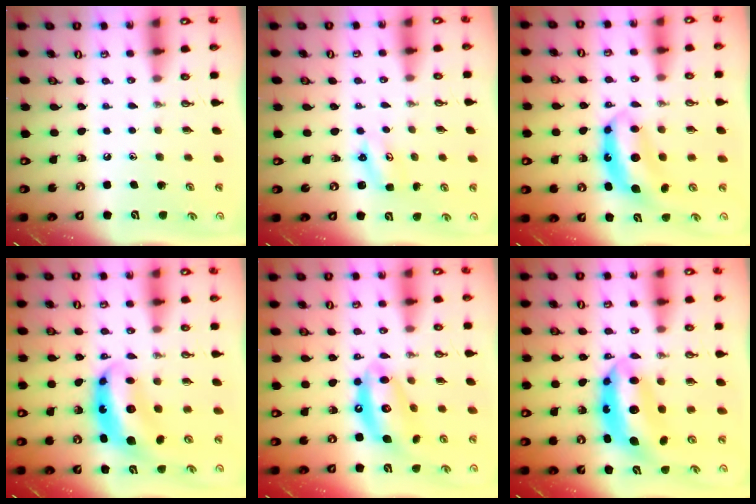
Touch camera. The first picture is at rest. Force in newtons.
{"total": 2.9, "press": 2.9, "slide": 0.3}
{"total": 8.0, "press": 8.0, "slide": 0.5}
{"total": 8.4, "press": 8.3, "slide": 0.9}
{"total": 13.6, "press": 13.5, "slide": 1.5}
{"total": 8.7, "press": 8.7, "slide": 0.7}